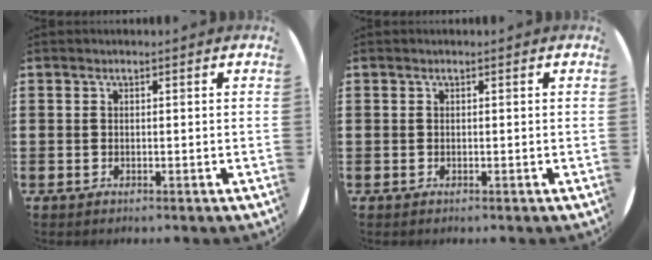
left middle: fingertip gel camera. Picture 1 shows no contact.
{"total": 0.0}